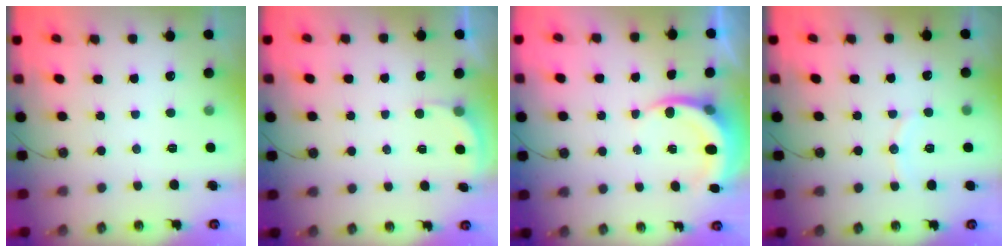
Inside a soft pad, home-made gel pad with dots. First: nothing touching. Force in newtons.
{"total": 2.1, "press": 2.1, "slide": 0.1}
{"total": 5.6, "press": 5.4, "slide": 1.8}
{"total": 5.8, "press": 5.3, "slide": 2.2}